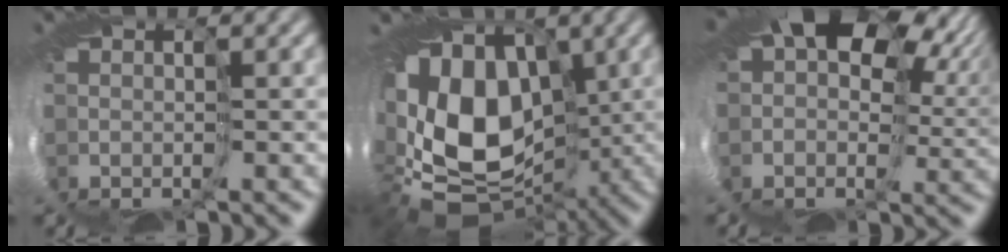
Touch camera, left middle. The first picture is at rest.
{"total": 13.1, "force": [-0.4, 9.8, 8.7], "torque": [-0.178, -0.014, -0.006]}
{"total": 15.5, "force": [5.6, 10.1, 10.3], "torque": [-0.190, 0.030, 0.089]}